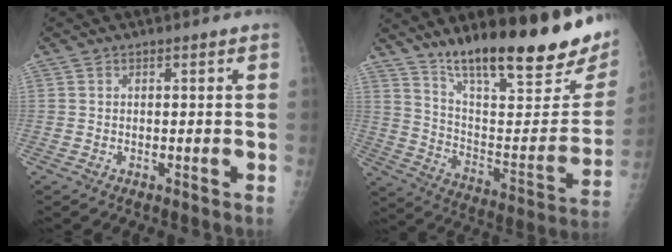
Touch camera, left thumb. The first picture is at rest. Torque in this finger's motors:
{"motor_torque": [1.30, 1.27, 1.41, -1.36, 0.14]}